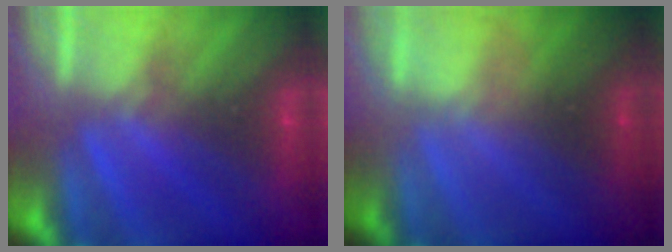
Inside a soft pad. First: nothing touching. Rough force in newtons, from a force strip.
{"total": 2.4}